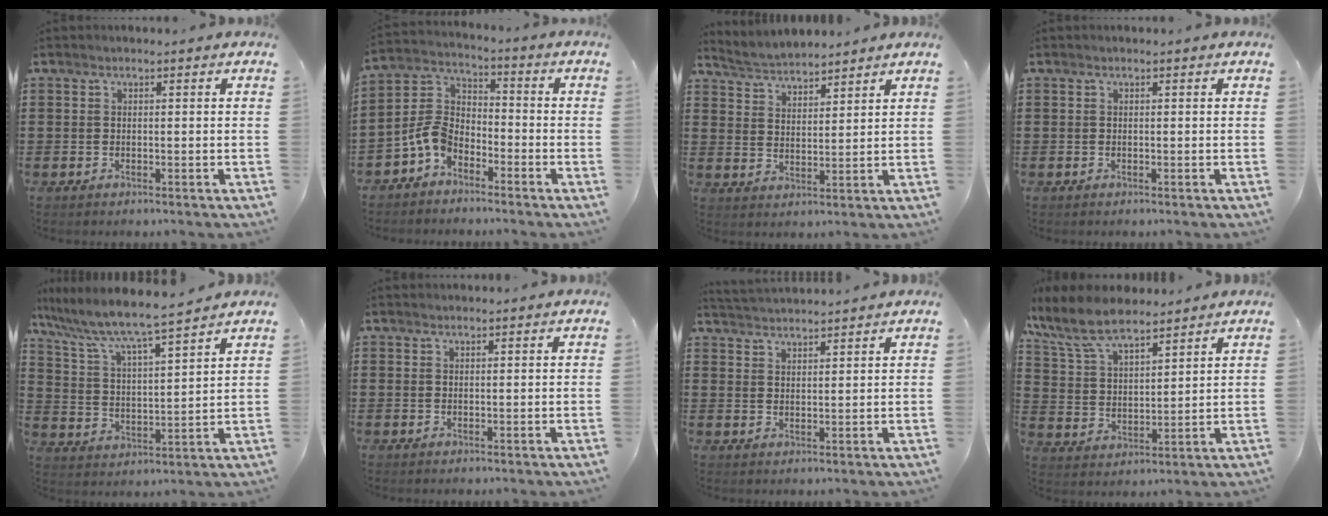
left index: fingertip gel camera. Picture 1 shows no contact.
{"total": 6.3, "force": [-3.9, 3.8, 3.1], "torque": [-0.103, -0.003, -0.090]}
{"total": 3.6, "force": [3.6, 0.4, -0.1], "torque": [-0.016, -0.013, 0.064]}
{"total": 0.0}
{"total": 6.5, "force": [5.9, 0.0, 2.7], "torque": [-0.080, -0.039, 0.094]}
{"total": 0.5, "force": [0.5, 0.1, 0.0], "torque": [-0.002, 0.001, 0.011]}
{"total": 2.4, "force": [2.4, -0.2, -0.3], "torque": [-0.003, -0.006, 0.046]}
{"total": 8.9, "force": [7.7, 2.4, 3.8], "torque": [-0.104, -0.022, 0.141]}